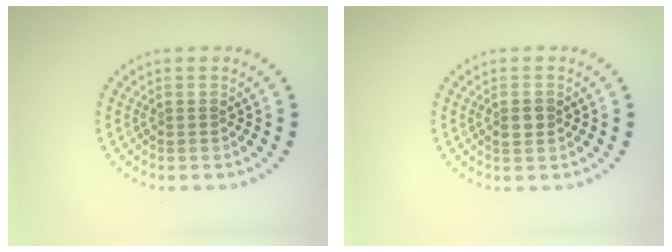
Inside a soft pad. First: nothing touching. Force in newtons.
{"total": 1.2, "press": 1.1, "slide": 0.1}